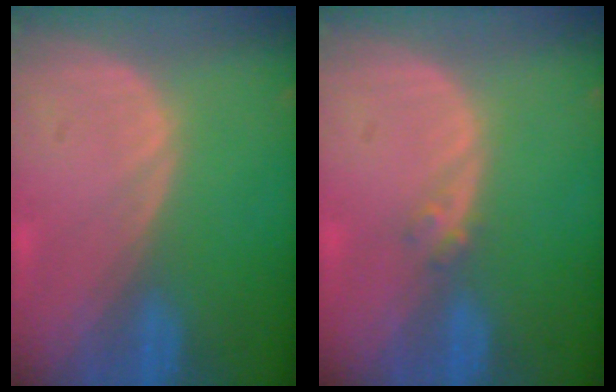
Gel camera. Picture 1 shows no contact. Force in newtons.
{"total": 1.4, "press": 1.2, "slide": 0.7}